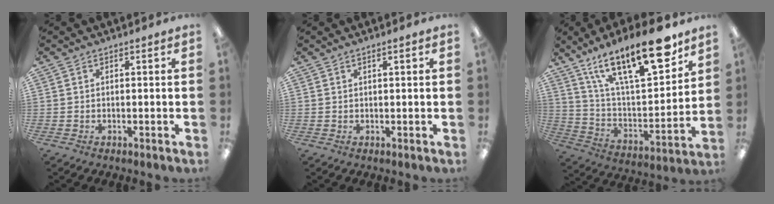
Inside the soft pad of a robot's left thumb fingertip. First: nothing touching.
{"total": 1.2, "force": [0.7, 0.1, 0.9], "torque": [-0.019, 0.000, 0.012]}
{"total": 24.2, "force": [16.0, 7.7, 16.5], "torque": [-0.264, -0.093, 0.265]}